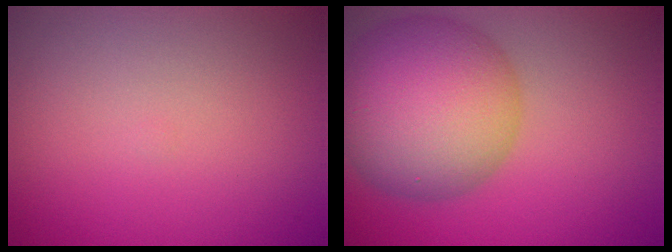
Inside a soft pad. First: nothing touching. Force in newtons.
{"total": 10.3, "press": 10.3, "slide": 0.3}